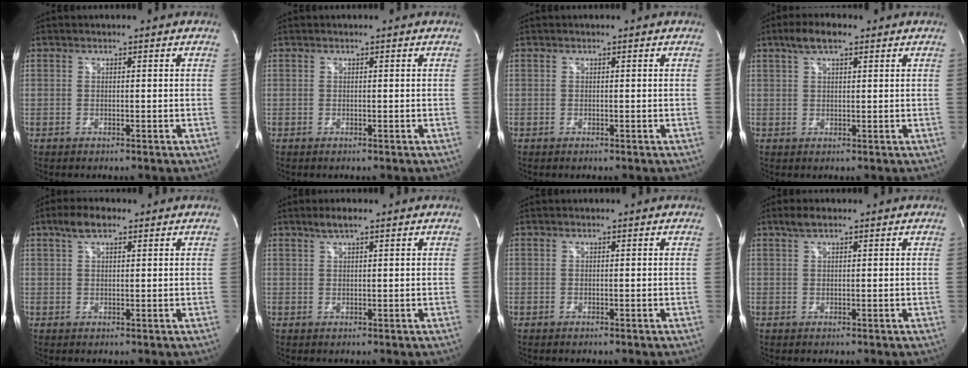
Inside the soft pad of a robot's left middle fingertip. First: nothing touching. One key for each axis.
{"total": 0.0}
{"total": 0.0}
{"total": 4.5, "fx": 2.8, "fy": 1.5, "fz": 3.2, "tx": -0.068, "ty": 0.017, "tz": 0.053}
{"total": 3.9, "fx": 2.5, "fy": 1.6, "fz": 2.6, "tx": -0.057, "ty": 0.014, "tz": 0.048}
{"total": 2.3, "fx": 1.7, "fy": 0.3, "fz": 1.6, "tx": -0.037, "ty": 0.006, "tz": 0.032}
{"total": 0.0}
{"total": 2.2, "fx": 1.5, "fy": 0.6, "fz": 1.4, "tx": -0.034, "ty": 0.013, "tz": 0.030}